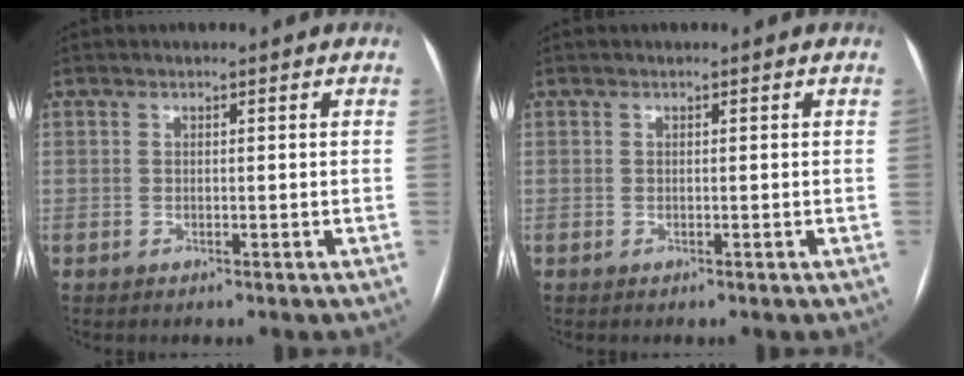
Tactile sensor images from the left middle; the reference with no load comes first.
{"total": 0.0}